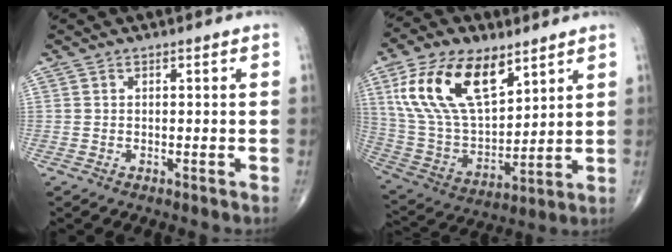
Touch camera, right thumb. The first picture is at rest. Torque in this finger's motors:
{"motor_torque": [1.17, 2.06, 1.69, 0.98, 0.31]}